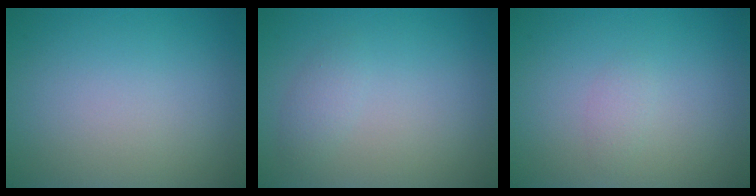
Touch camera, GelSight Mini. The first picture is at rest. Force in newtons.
{"total": 2.3, "press": 2.3, "slide": 0.2}
{"total": 0.8, "press": 0.8, "slide": 0.0}